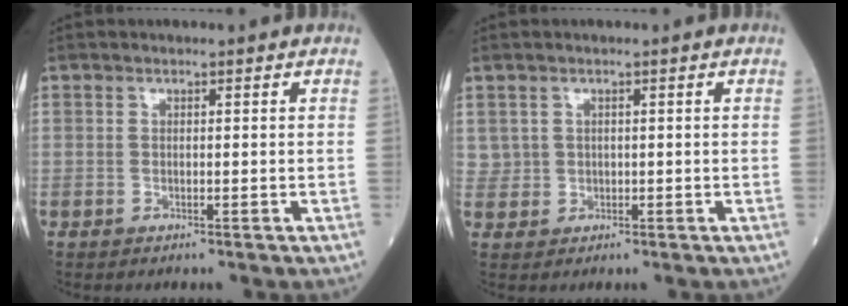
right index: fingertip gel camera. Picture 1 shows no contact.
{"total": 2.1, "force": [0.7, 2.0, 0.2], "torque": [0.005, 0.005, 0.014]}